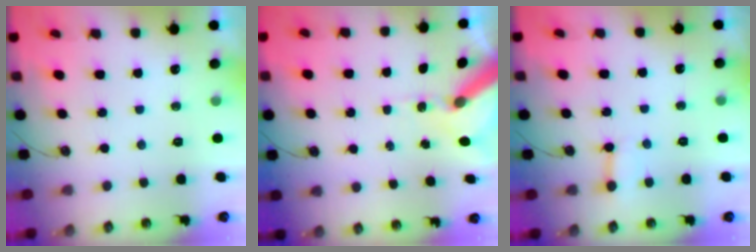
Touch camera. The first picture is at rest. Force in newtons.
{"total": 10.0, "press": 9.9, "slide": 1.5}
{"total": 3.5, "press": 3.5, "slide": 0.3}